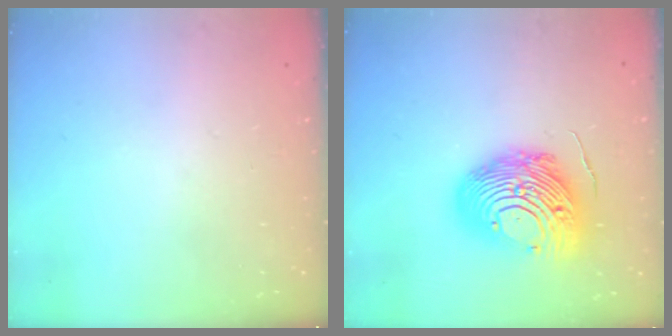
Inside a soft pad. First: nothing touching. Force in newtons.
{"total": 17.6, "press": 17.5, "slide": 2.2}